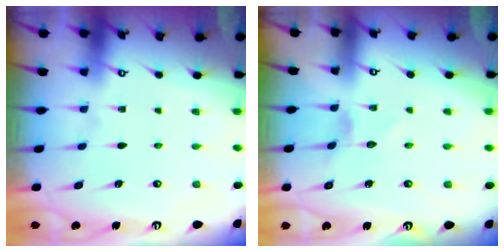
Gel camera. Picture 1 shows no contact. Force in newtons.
{"total": 1.7, "press": 1.7, "slide": 0.2}